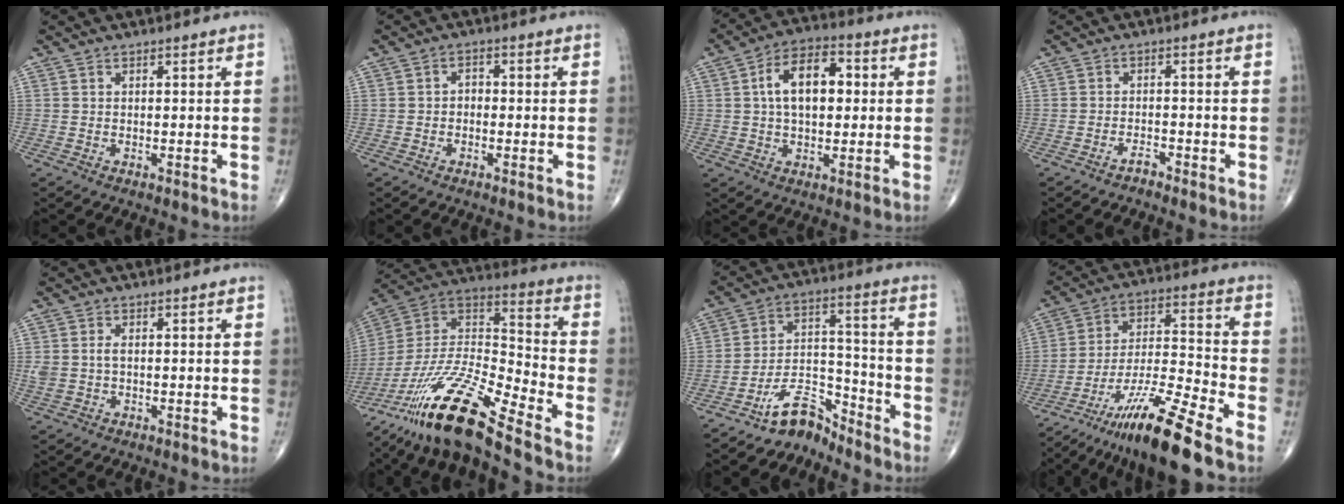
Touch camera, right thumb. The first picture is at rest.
{"total": 2.0, "force": [-0.4, 1.5, 1.3], "torque": [-0.010, 0.010, -0.013]}
{"total": 11.8, "force": [1.7, 6.9, 9.5], "torque": [-0.145, 0.019, 0.020]}
{"total": 1.5, "force": [-1.4, 0.3, 0.4], "torque": [-0.007, 0.009, -0.028]}
{"total": 2.9, "force": [0.1, 1.8, 2.3], "torque": [-0.059, 0.005, 0.004]}
{"total": 21.8, "force": [-16.1, 3.1, 14.4], "torque": [-0.304, 0.054, -0.304]}
{"total": 8.7, "force": [-7.8, 3.2, 2.1], "torque": [-0.016, 0.095, -0.151]}
{"total": 17.2, "force": [-12.2, 1.5, 12.0], "torque": [-0.229, 0.059, -0.217]}